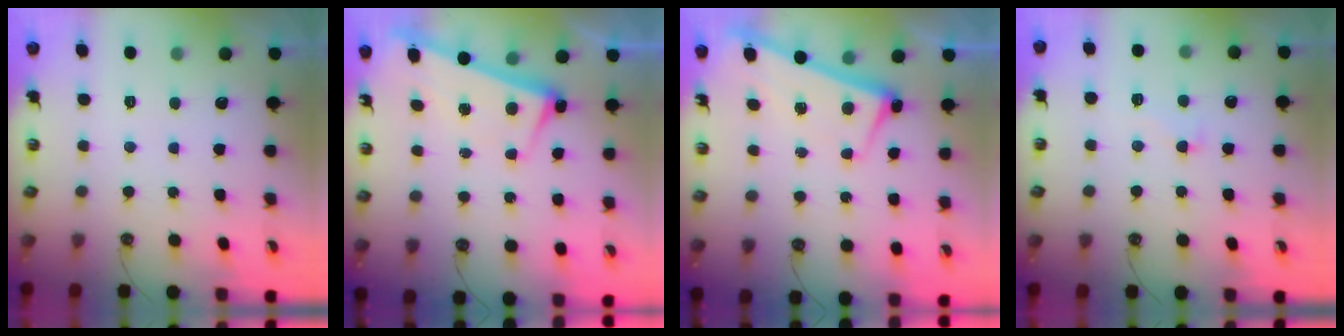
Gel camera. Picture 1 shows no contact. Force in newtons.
{"total": 3.4, "press": 3.2, "slide": 1.0}
{"total": 2.5, "press": 2.4, "slide": 0.5}
{"total": 2.3, "press": 2.2, "slide": 0.9}